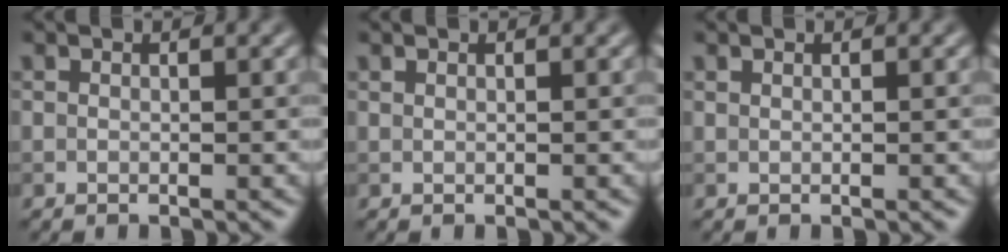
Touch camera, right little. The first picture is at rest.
{"total": 0.0}
{"total": 0.0}